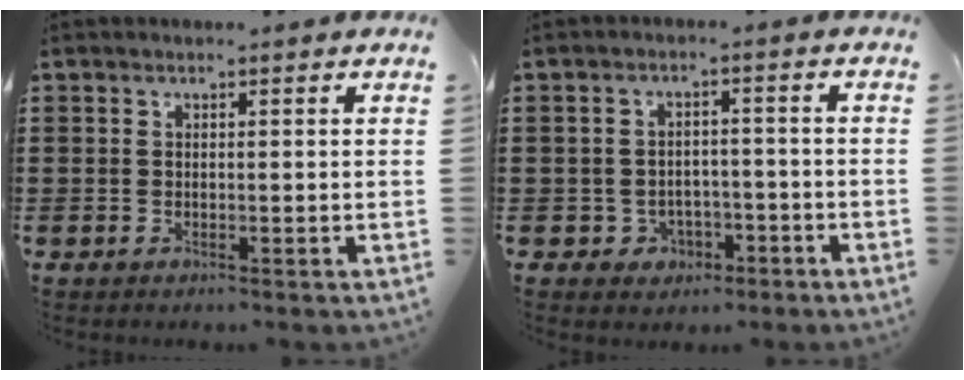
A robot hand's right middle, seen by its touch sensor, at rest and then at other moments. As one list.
[{"total": 2.8, "force": [-1.9, 2.0, 0.6], "torque": [-0.018, 0.006, -0.043]}]